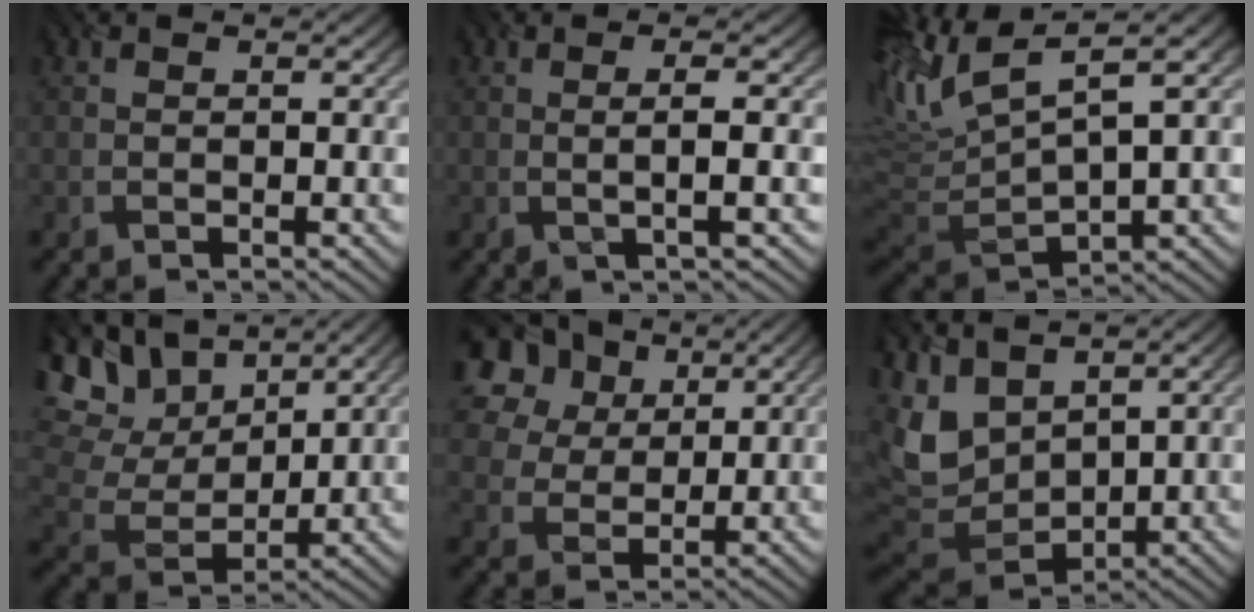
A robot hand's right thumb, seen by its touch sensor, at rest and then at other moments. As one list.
[{"total": 3.0, "force": [0.1, 0.4, 3.0], "torque": [-0.051, 0.007, -0.007]}, {"total": 11.3, "force": [4.6, 4.0, 9.6], "torque": [-0.229, 0.009, 0.088]}, {"total": 14.8, "force": [7.5, 9.7, 8.2], "torque": [-0.223, 0.043, 0.136]}, {"total": 16.4, "force": [9.1, 11.0, 8.1], "torque": [-0.231, 0.042, 0.189]}, {"total": 10.3, "force": [4.1, 6.7, 6.7], "torque": [-0.196, -0.002, 0.087]}]